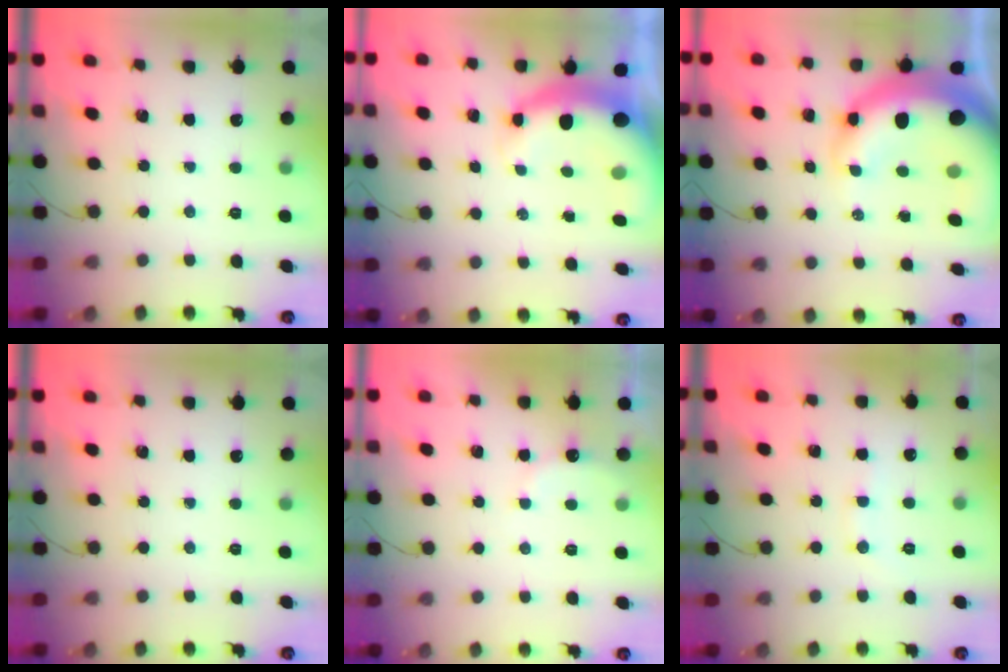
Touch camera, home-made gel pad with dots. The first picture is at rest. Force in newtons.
{"total": 7.5, "press": 7.3, "slide": 1.6}
{"total": 18.4, "press": 18.0, "slide": 4.0}
{"total": 0.0}
{"total": 6.8, "press": 6.7, "slide": 1.1}
{"total": 6.9, "press": 6.8, "slide": 1.2}